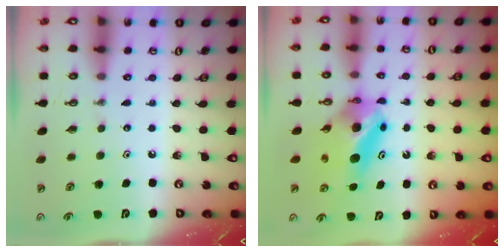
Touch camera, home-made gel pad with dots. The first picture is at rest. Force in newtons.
{"total": 7.8, "press": 7.4, "slide": 2.3}